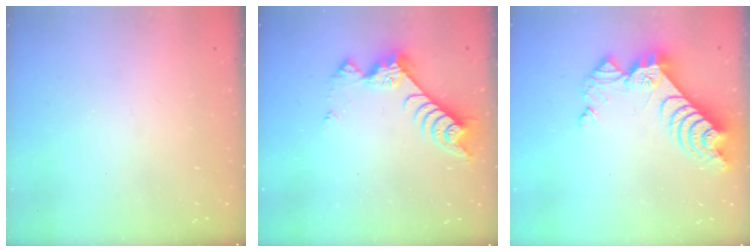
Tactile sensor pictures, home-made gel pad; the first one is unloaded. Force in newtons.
{"total": 8.3, "press": 8.3, "slide": 0.4}
{"total": 12.7, "press": 12.6, "slide": 1.1}